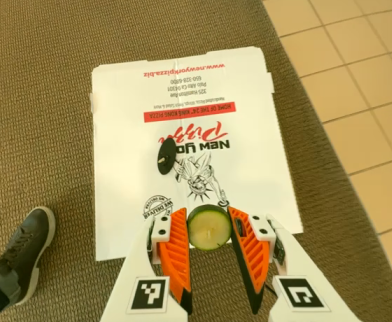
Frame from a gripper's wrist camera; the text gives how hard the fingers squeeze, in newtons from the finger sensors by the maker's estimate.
{"total": 7.4, "left": 7.6, "right": 7.2}